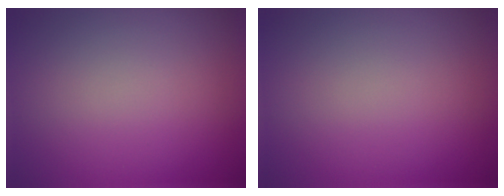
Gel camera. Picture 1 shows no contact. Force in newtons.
{"total": 0.0}